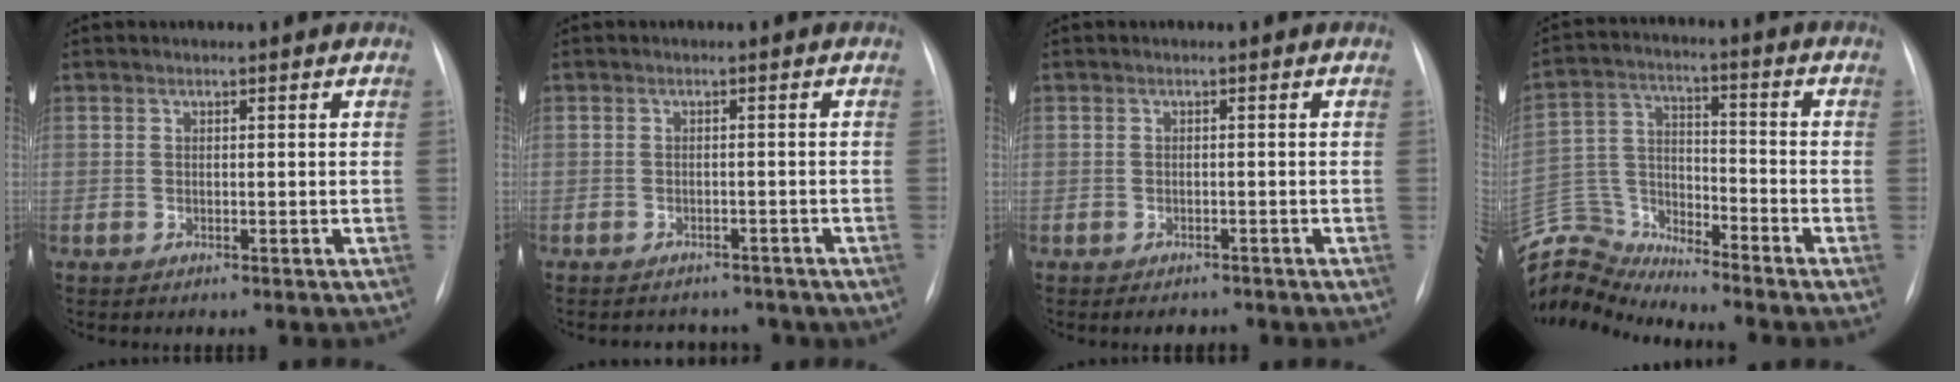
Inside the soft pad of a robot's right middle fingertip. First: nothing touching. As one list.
[{"total": 5.8, "force": [-5.0, 2.7, 1.1], "torque": [-0.008, 0.008, -0.052]}, {"total": 2.0, "force": [-1.7, 0.9, 0.5], "torque": [-0.007, 0.000, -0.019]}, {"total": 12.0, "force": [-12.0, 0.3, -0.2], "torque": [-0.001, 0.047, -0.233]}]